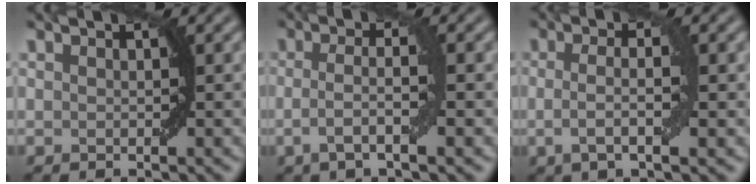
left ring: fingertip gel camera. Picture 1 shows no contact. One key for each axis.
{"total": 3.7, "fx": -0.7, "fy": 0.7, "fz": 3.5, "tx": -0.064, "ty": 0.001, "tz": -0.018}
{"total": 3.6, "fx": -0.3, "fy": 0.7, "fz": 3.5, "tx": -0.066, "ty": -0.005, "tz": -0.005}